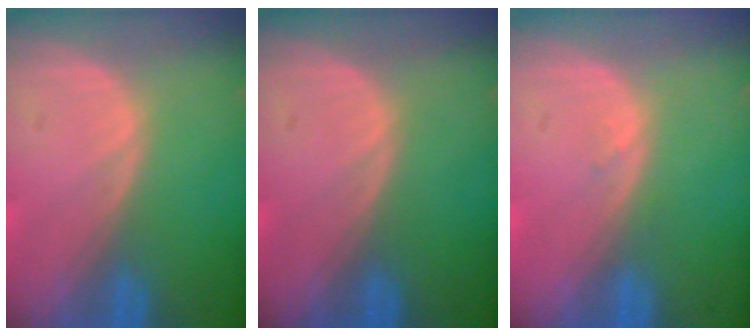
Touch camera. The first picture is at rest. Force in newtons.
{"total": 0.0}
{"total": 0.7, "press": 0.6, "slide": 0.3}